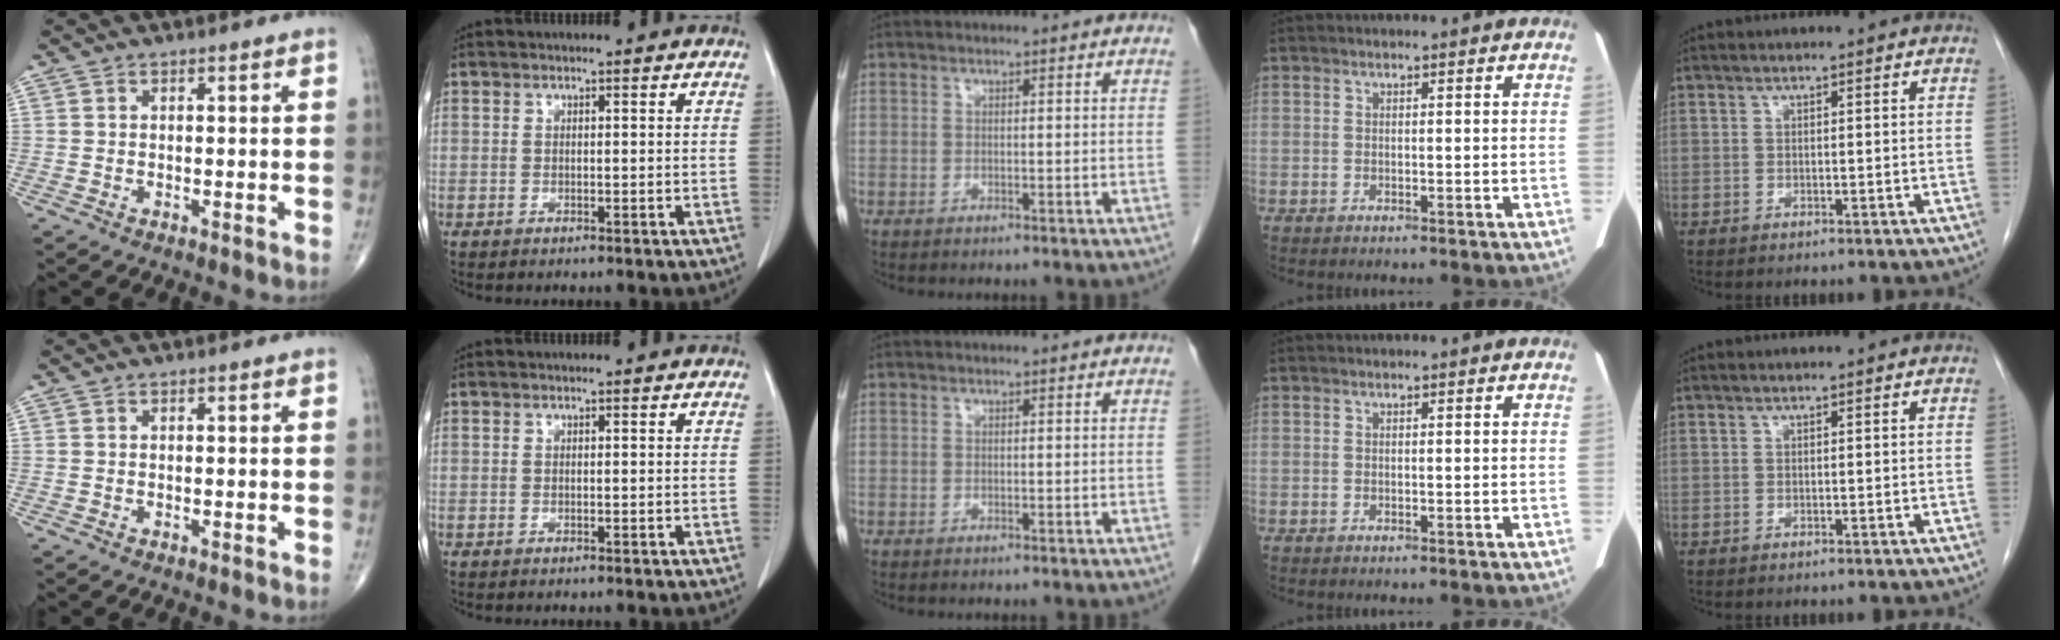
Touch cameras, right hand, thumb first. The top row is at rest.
{}